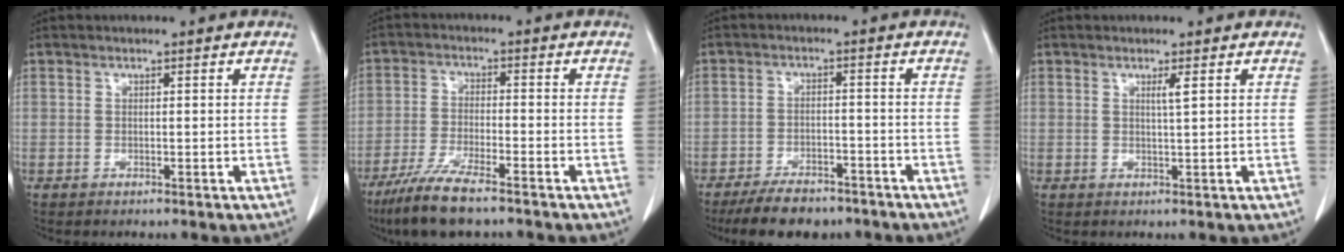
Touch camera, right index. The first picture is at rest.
{"total": 9.2, "force": [-6.8, 1.2, 6.0], "torque": [-0.115, -0.024, -0.120]}
{"total": 8.7, "force": [-7.1, 3.3, 3.7], "torque": [-0.058, -0.005, -0.111]}
{"total": 1.4, "force": [0.6, -0.3, 1.2], "torque": [-0.025, -0.004, 0.011]}